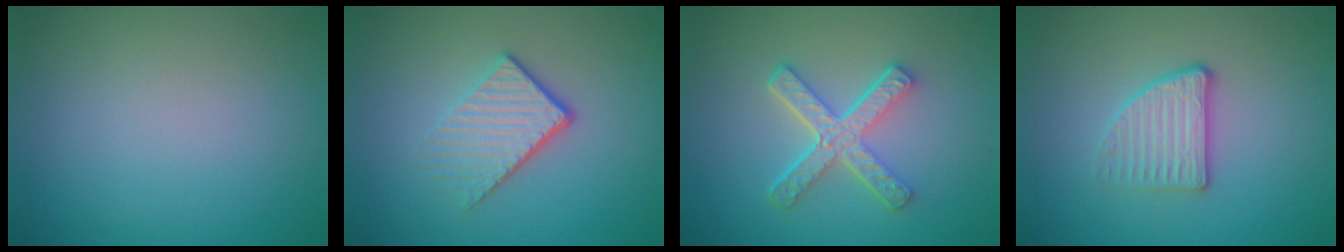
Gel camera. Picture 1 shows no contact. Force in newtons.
{"total": 3.9, "press": 2.7, "slide": 2.9}
{"total": 4.9, "press": 3.5, "slide": 3.4}
{"total": 2.7, "press": 2.4, "slide": 1.1}